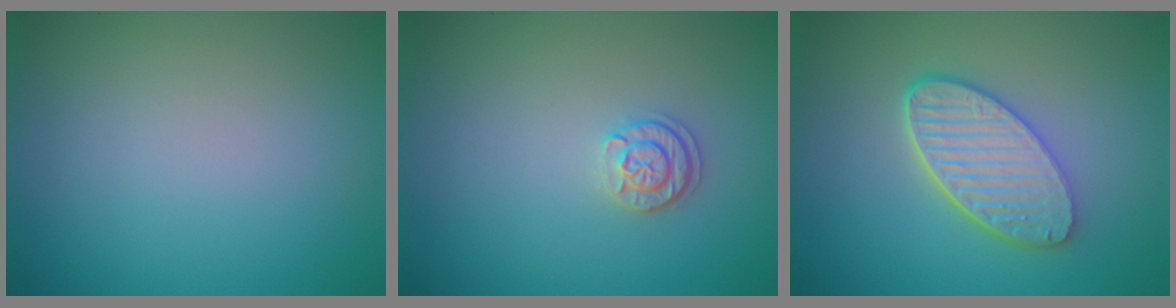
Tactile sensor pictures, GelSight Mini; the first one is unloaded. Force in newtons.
{"total": 1.7, "press": 1.6, "slide": 0.7}
{"total": 5.6, "press": 4.4, "slide": 3.5}